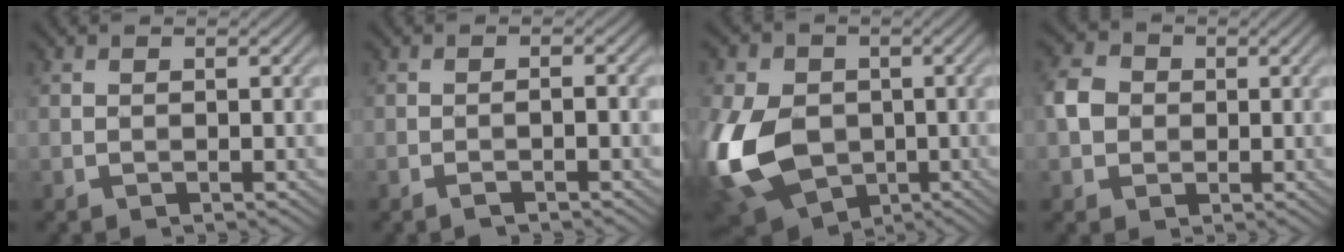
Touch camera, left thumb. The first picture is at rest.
{"total": 1.7, "force": [-1.0, 0.1, 1.4], "torque": [-0.022, 0.009, -0.021]}
{"total": 14.9, "force": [-2.7, 11.0, 9.7], "torque": [-0.259, -0.023, -0.058]}
{"total": 3.5, "force": [0.0, 3.2, 1.5], "torque": [-0.038, 0.005, -0.007]}